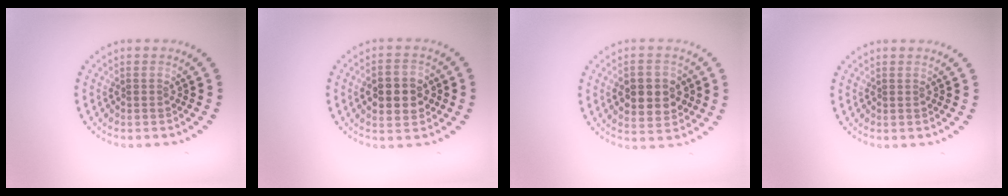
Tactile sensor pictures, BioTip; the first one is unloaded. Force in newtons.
{"total": 5.1, "press": 5.1, "slide": 0.3}
{"total": 4.5, "press": 4.4, "slide": 0.5}
{"total": 0.0}